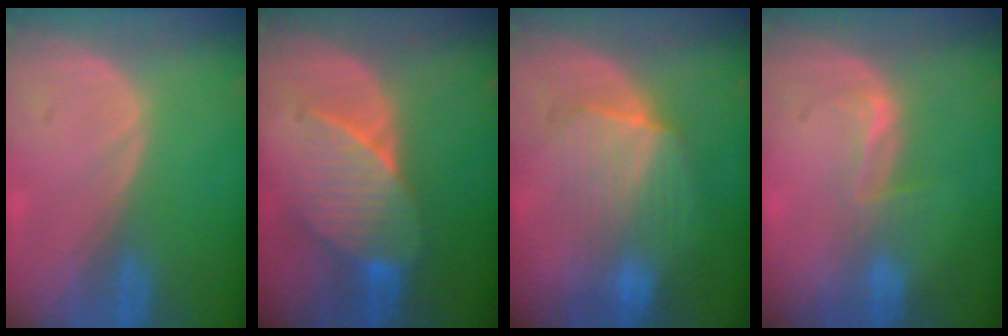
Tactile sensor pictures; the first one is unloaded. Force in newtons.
{"total": 7.5, "press": 7.4, "slide": 1.4}
{"total": 7.1, "press": 6.9, "slide": 1.3}
{"total": 2.7, "press": 2.3, "slide": 1.5}